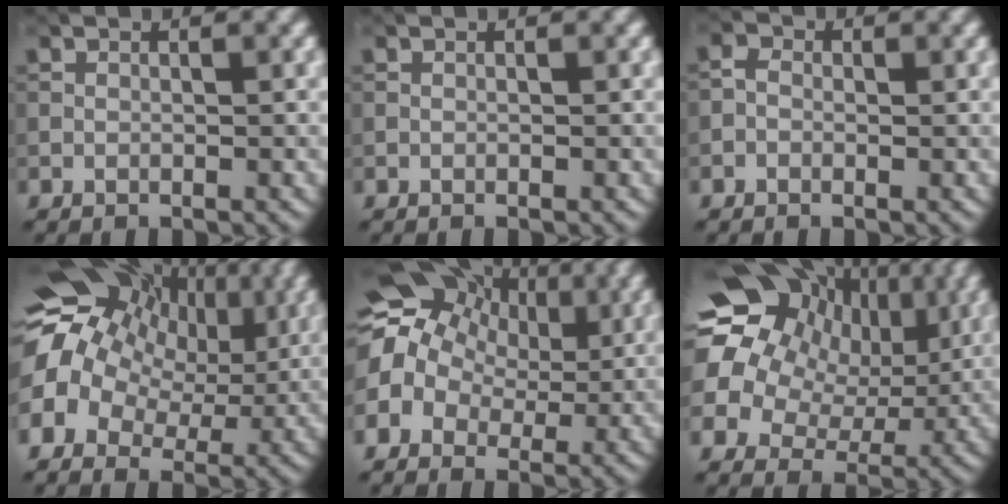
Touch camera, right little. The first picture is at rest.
{"total": 0.0}
{"total": 1.5, "force": [-0.3, 1.3, 0.6], "torque": [-0.012, 0.001, -0.014]}
{"total": 15.9, "force": [3.6, 12.3, 9.5], "torque": [-0.189, 0.029, 0.047]}
{"total": 11.7, "force": [3.5, 9.2, 6.3], "torque": [-0.134, 0.038, 0.033]}
{"total": 18.6, "force": [6.6, 14.4, 9.7], "torque": [-0.206, 0.051, 0.085]}